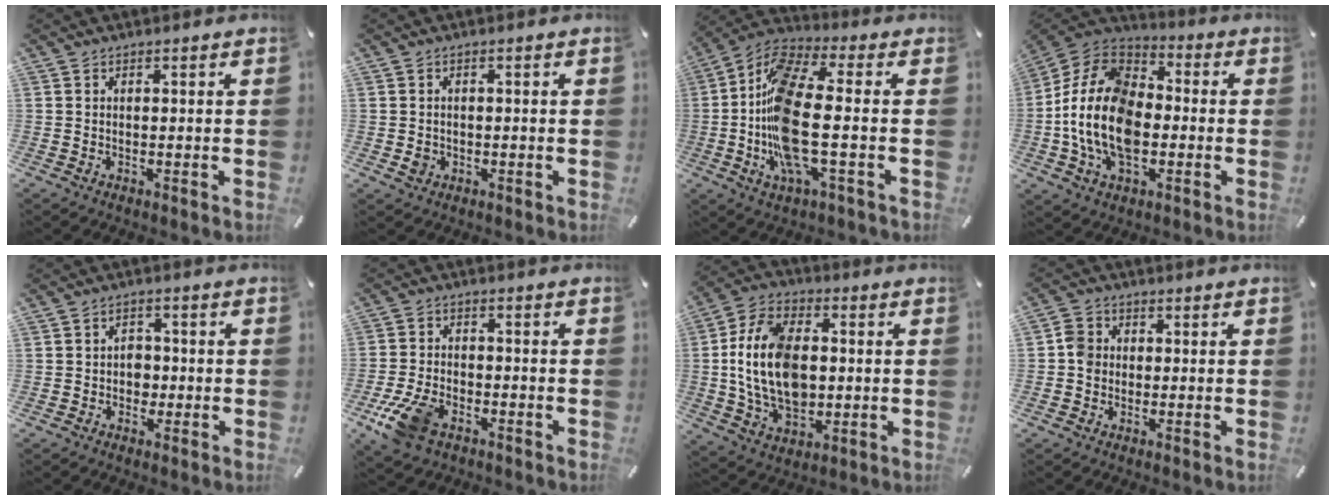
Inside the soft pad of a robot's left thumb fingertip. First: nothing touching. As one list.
[{"total": 2.1, "force": [-0.5, 1.8, 1.0], "torque": [-0.019, 0.003, -0.010]}, {"total": 17.4, "force": [-2.2, 5.9, 16.2], "torque": [-0.344, -0.012, -0.042]}, {"total": 17.7, "force": [-4.3, 11.8, 12.4], "torque": [-0.283, 0.020, -0.083]}, {"total": 3.6, "force": [-0.9, 3.0, 1.7], "torque": [-0.026, 0.003, -0.020]}, {"total": 9.6, "force": [-5.4, 5.5, 5.7], "torque": [-0.132, 0.013, -0.100]}, {"total": 17.5, "force": [-0.1, 12.0, 12.8], "torque": [-0.275, 0.003, -0.003]}, {"total": 3.9, "force": [-0.6, 3.6, 1.5], "torque": [-0.027, 0.008, -0.009]}]